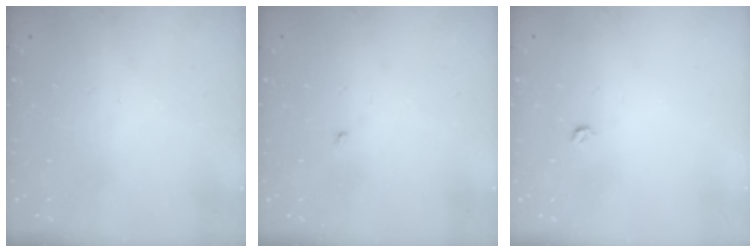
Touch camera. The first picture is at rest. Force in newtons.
{"total": 1.9, "press": 1.9, "slide": 0.3}
{"total": 3.2, "press": 3.2, "slide": 0.4}